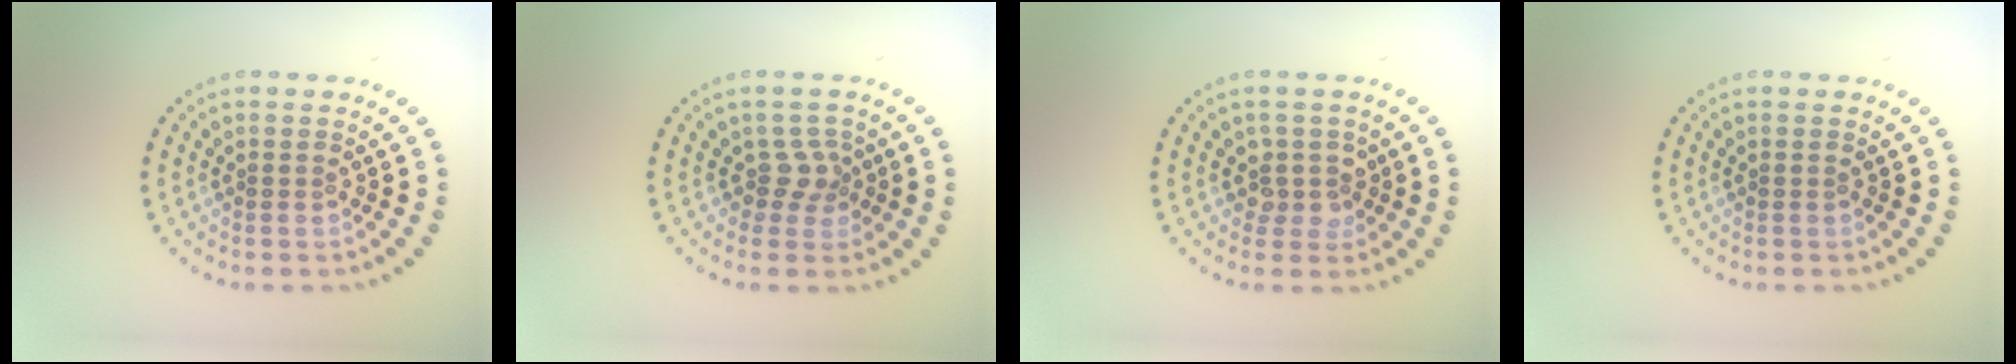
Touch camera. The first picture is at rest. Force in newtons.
{"total": 1.9, "press": 1.4, "slide": 1.3}
{"total": 2.1, "press": 1.7, "slide": 1.3}
{"total": 0.0}